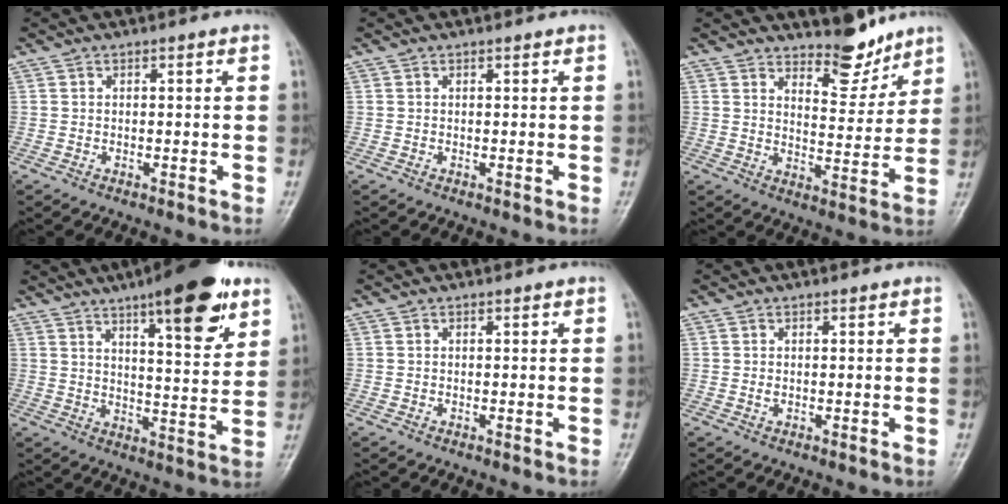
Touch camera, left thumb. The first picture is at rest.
{"total": 0.0}
{"total": 7.9, "force": [6.7, 2.8, 3.1], "torque": [-0.020, -0.061, 0.110]}
{"total": 16.2, "force": [9.6, 4.3, 12.3], "torque": [-0.151, -0.046, 0.140]}
{"total": 0.0}
{"total": 0.8, "force": [0.4, 0.5, 0.5], "torque": [-0.006, -0.003, 0.007]}